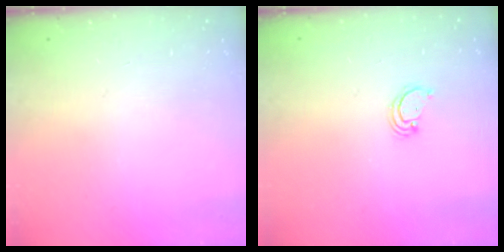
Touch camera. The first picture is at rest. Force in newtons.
{"total": 2.2, "press": 2.2, "slide": 0.2}